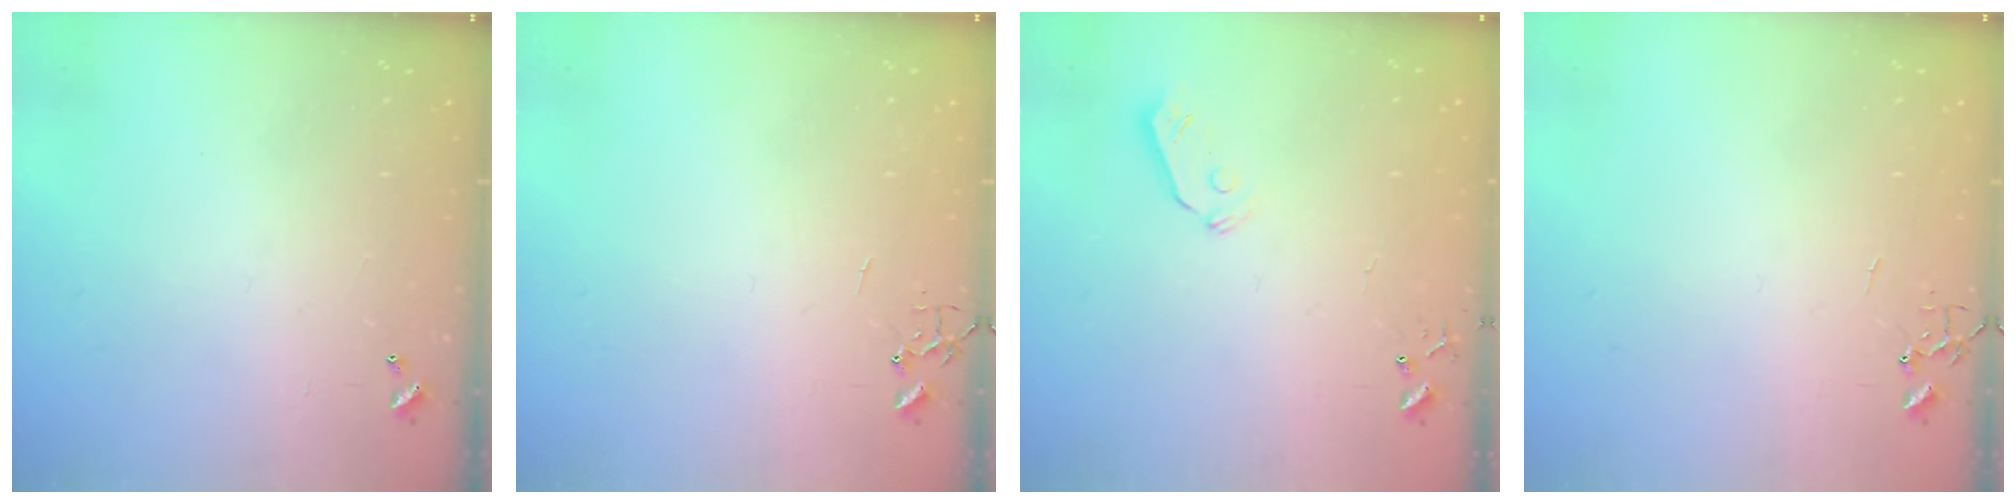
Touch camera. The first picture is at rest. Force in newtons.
{"total": 0.0}
{"total": 5.5, "press": 5.4, "slide": 0.6}
{"total": 0.0}